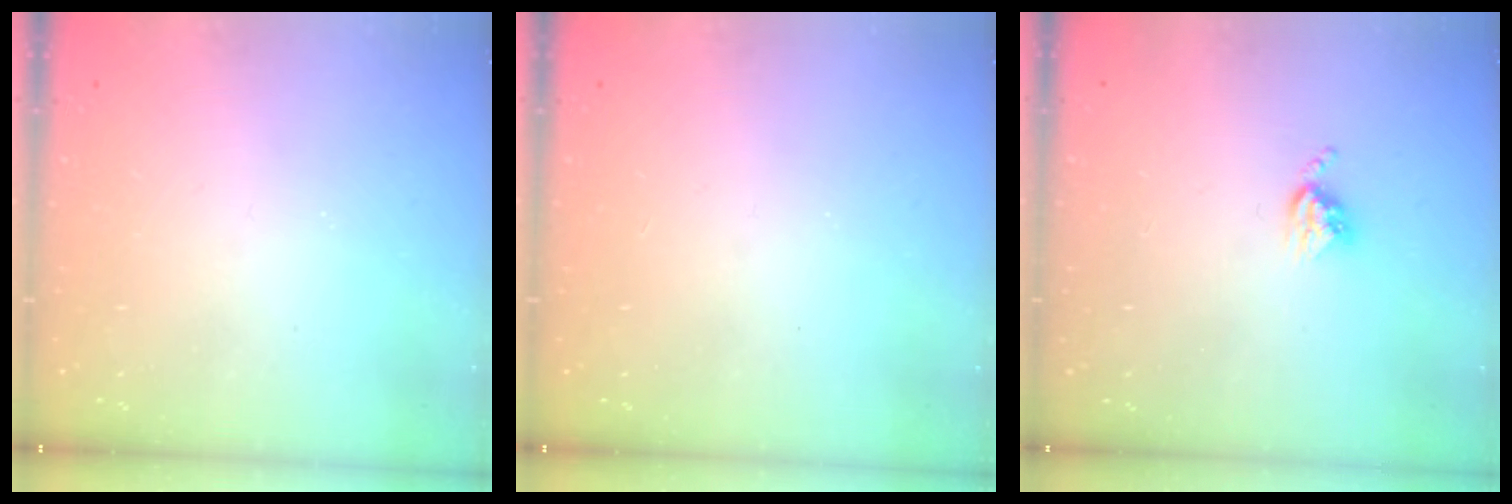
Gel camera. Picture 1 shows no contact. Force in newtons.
{"total": 1.1, "press": 1.1, "slide": 0.1}
{"total": 4.3, "press": 4.2, "slide": 0.5}